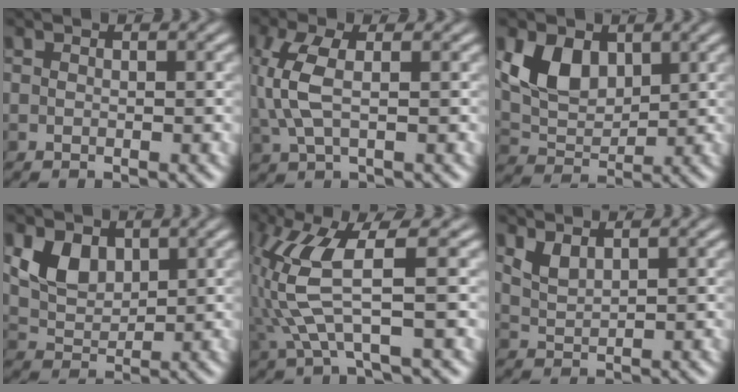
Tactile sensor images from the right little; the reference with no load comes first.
{"total": 5.8, "force": [-0.4, 2.9, 5.0], "torque": [-0.131, 0.003, -0.006]}
{"total": 4.5, "force": [1.1, 3.2, 3.0], "torque": [-0.062, -0.012, 0.021]}
{"total": 3.2, "force": [0.9, 2.3, 1.9], "torque": [-0.048, -0.013, 0.015]}
{"total": 6.9, "force": [-0.3, 1.5, 6.8], "torque": [-0.160, 0.008, -0.009]}
{"total": 1.4, "force": [0.6, 0.6, 1.1], "torque": [-0.031, -0.005, 0.017]}